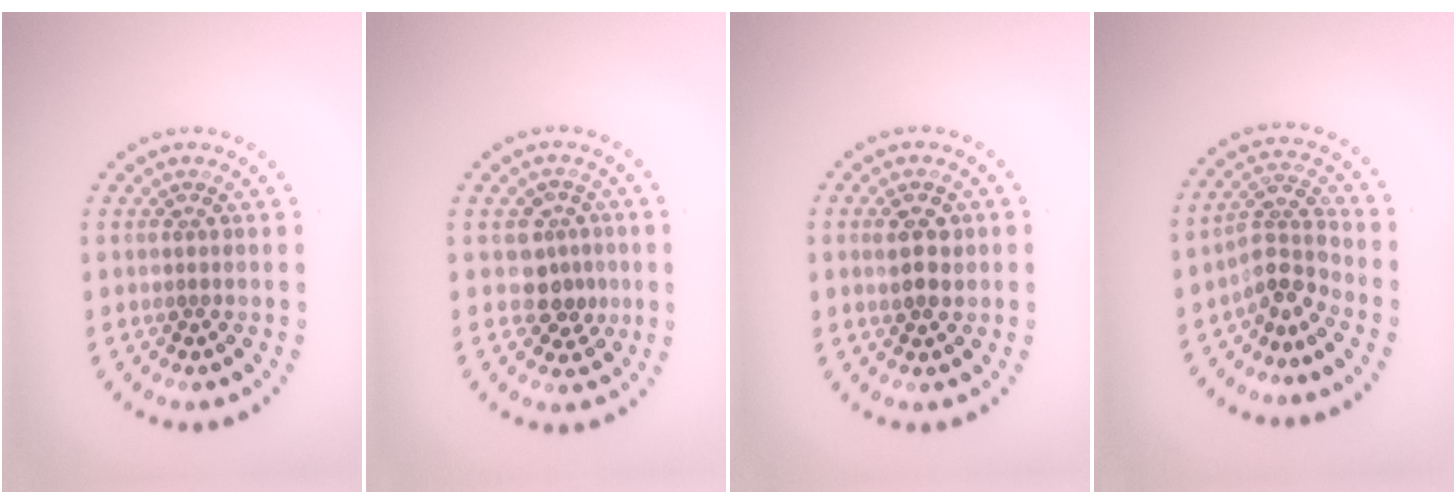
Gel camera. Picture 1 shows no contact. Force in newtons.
{"total": 2.9, "press": 2.6, "slide": 1.3}
{"total": 2.4, "press": 2.4, "slide": 0.5}
{"total": 3.1, "press": 2.3, "slide": 2.1}